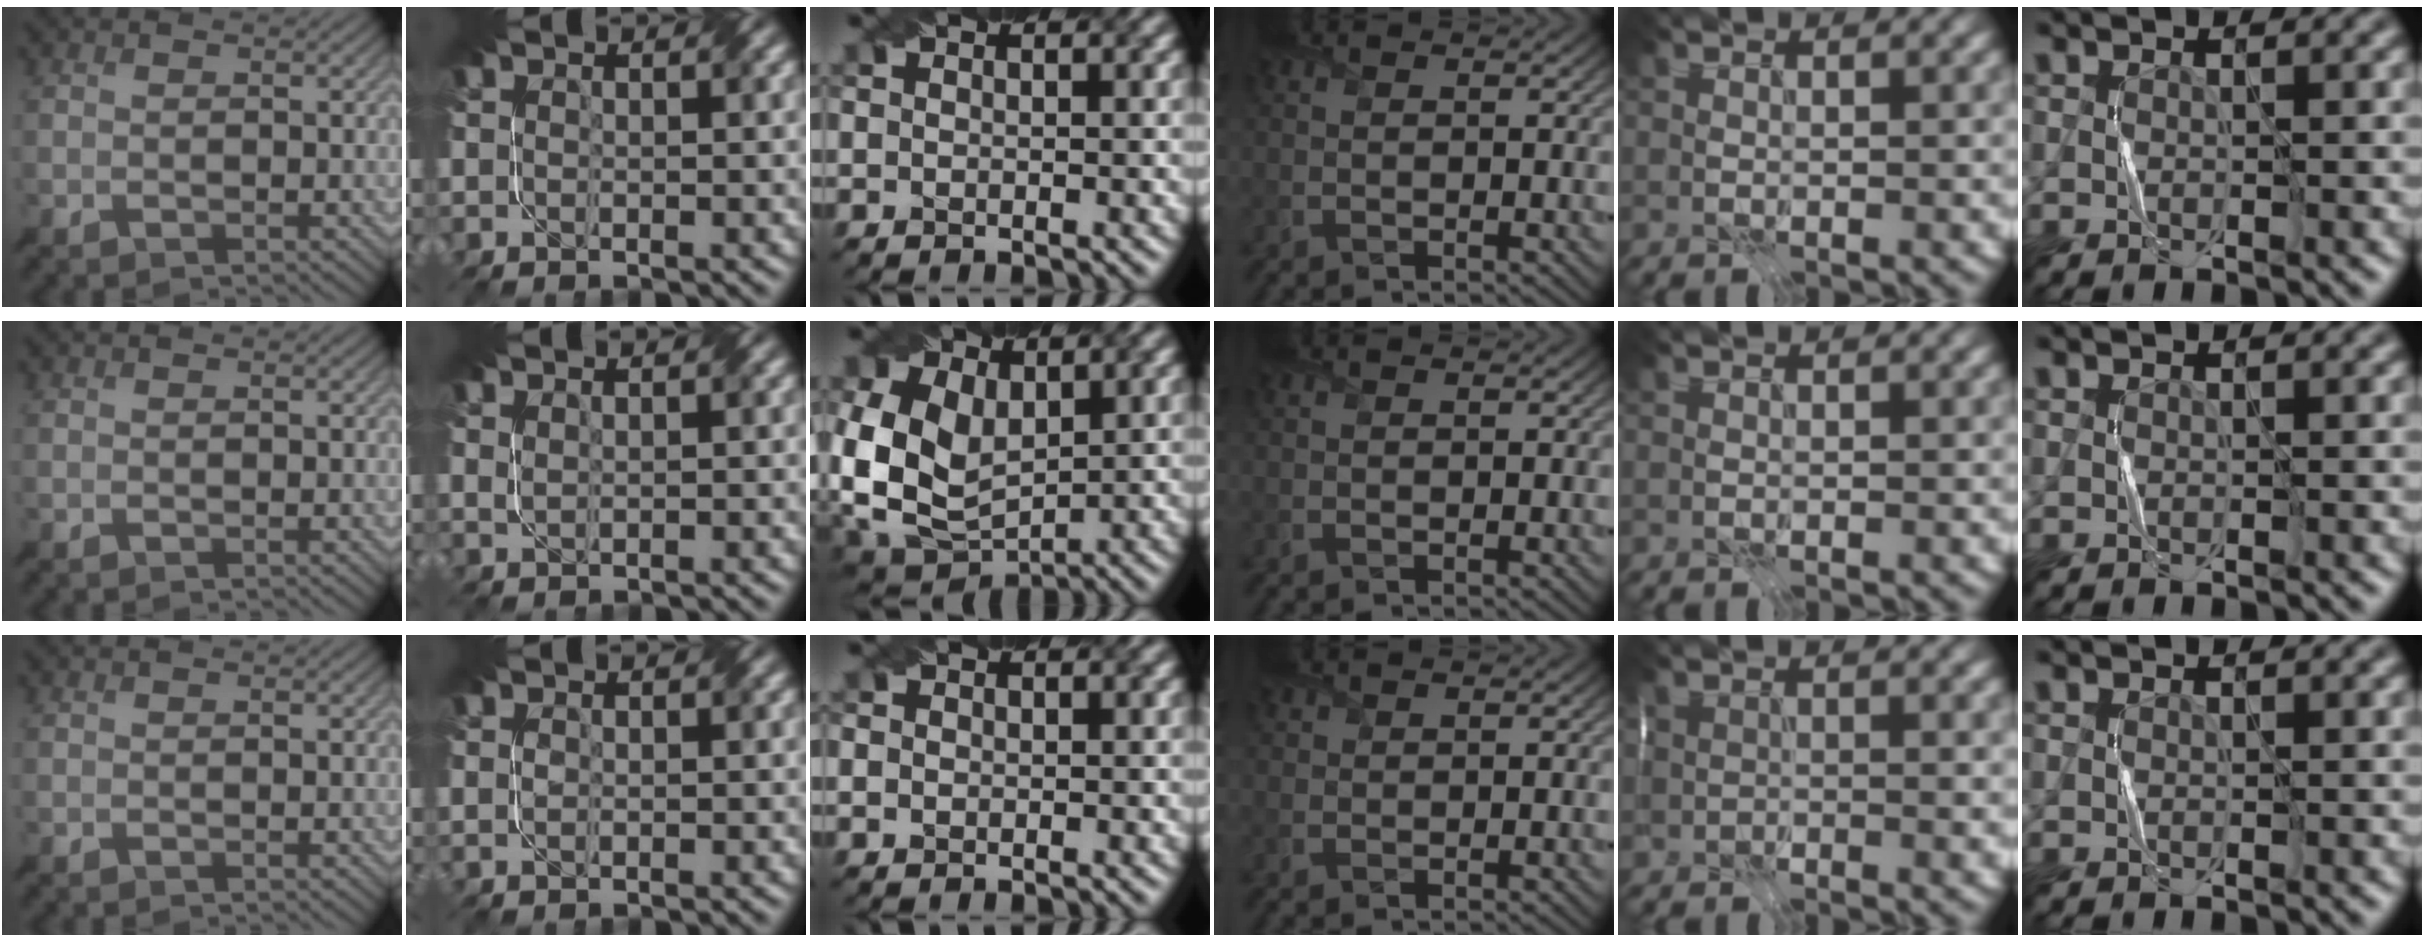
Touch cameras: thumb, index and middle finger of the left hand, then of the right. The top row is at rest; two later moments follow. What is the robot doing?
{"motion": "fold", "object": "coffee filter"}